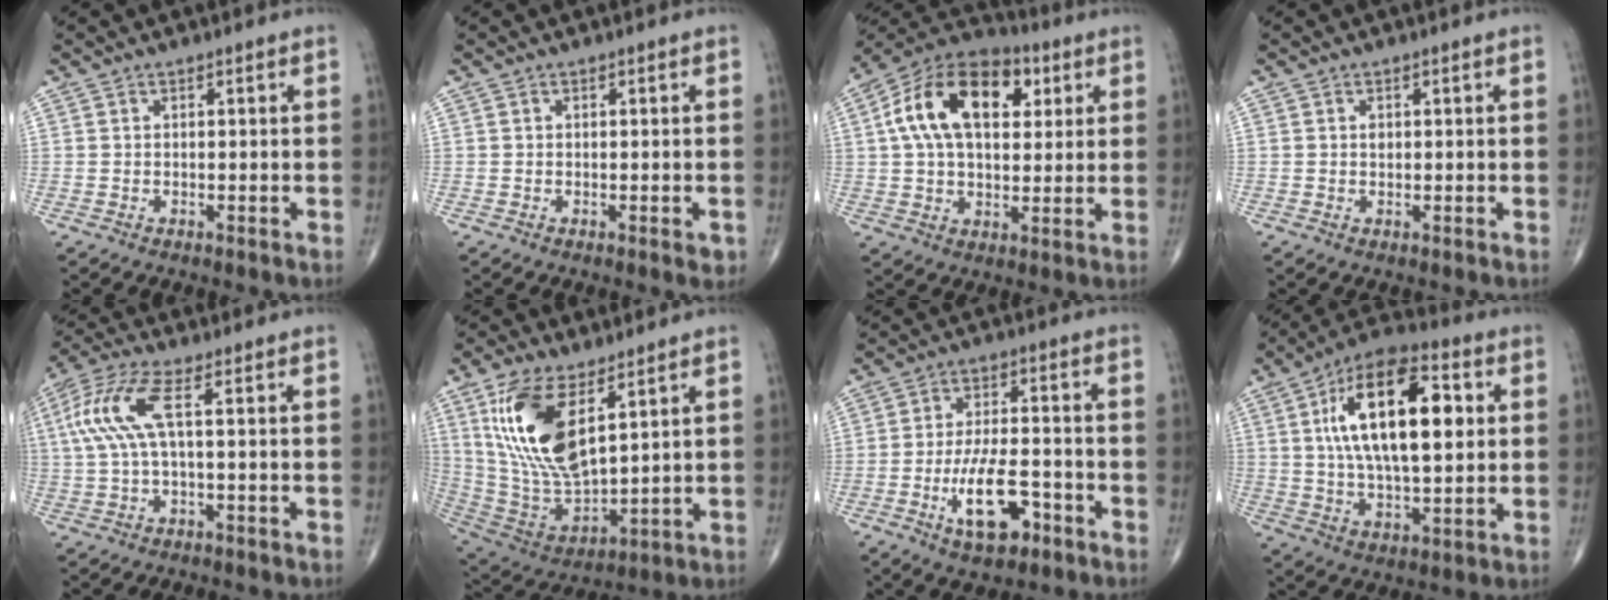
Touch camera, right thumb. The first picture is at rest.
{"total": 1.5, "force": [-0.4, 0.6, 1.2], "torque": [-0.009, -0.001, -0.005]}
{"total": 19.4, "force": [5.3, 11.6, 14.6], "torque": [-0.230, 0.012, 0.078]}
{"total": 0.8, "force": [0.2, 0.6, 0.5], "torque": [-0.005, 0.001, 0.002]}
{"total": 9.4, "force": [1.6, 2.7, 8.9], "torque": [-0.234, 0.025, 0.030]}
{"total": 18.5, "force": [7.4, 8.2, 14.8], "torque": [-0.286, -0.030, 0.155]}
{"total": 10.8, "force": [-4.6, 4.6, 8.7], "torque": [-0.153, 0.022, -0.072]}
{"total": 21.6, "force": [4.5, 9.6, 18.8], "torque": [-0.306, 0.007, 0.069]}